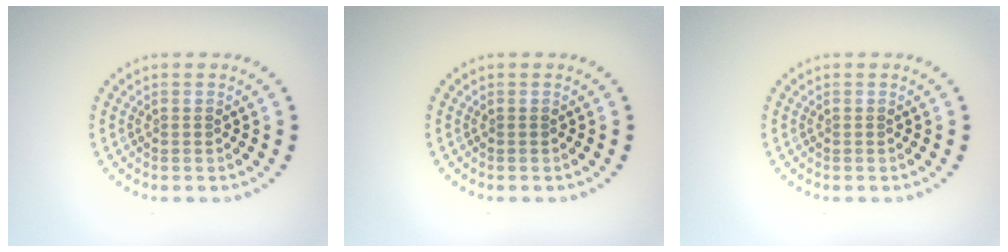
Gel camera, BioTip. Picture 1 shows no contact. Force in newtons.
{"total": 0.0}
{"total": 0.0}